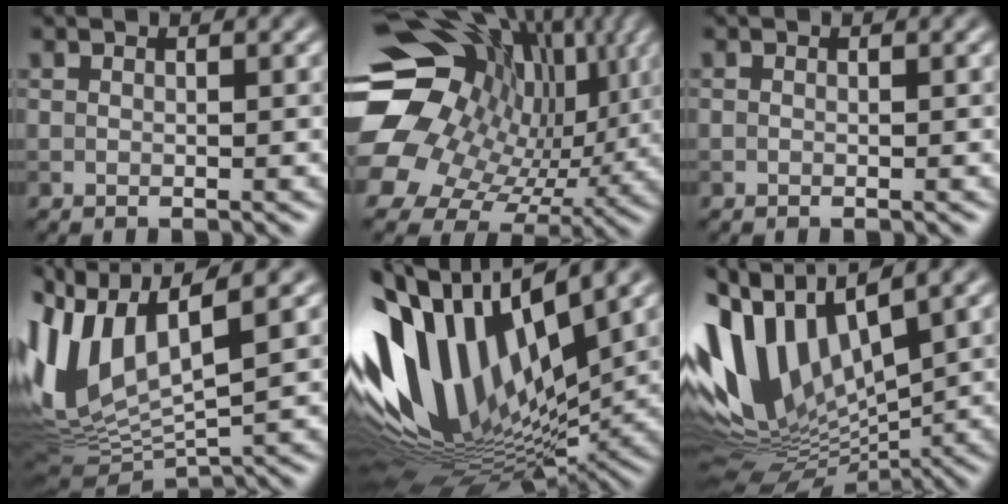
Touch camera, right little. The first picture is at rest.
{"total": 17.7, "force": [3.7, 14.0, 10.2], "torque": [-0.193, 0.010, 0.085]}
{"total": 0.0}
{"total": 10.5, "force": [2.1, 4.9, 9.1], "torque": [-0.207, -0.003, 0.048]}
{"total": 14.4, "force": [2.4, 8.0, 11.8], "torque": [-0.256, 0.020, 0.035]}
{"total": 12.4, "force": [1.7, 7.0, 10.1], "torque": [-0.221, 0.006, 0.025]}